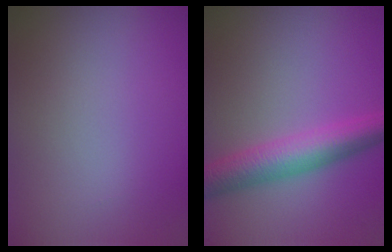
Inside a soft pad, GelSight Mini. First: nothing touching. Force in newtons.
{"total": 5.0, "press": 5.0, "slide": 0.0}